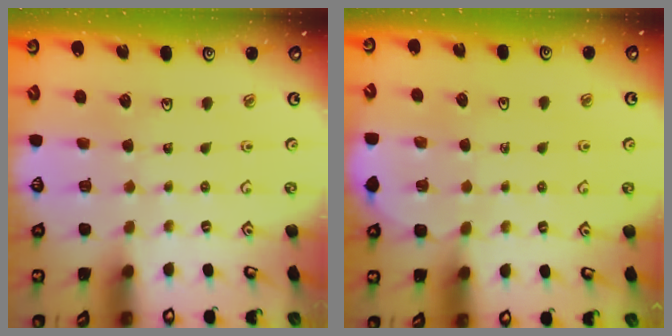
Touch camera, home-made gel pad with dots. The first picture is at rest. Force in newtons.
{"total": 4.4, "press": 3.9, "slide": 1.9}